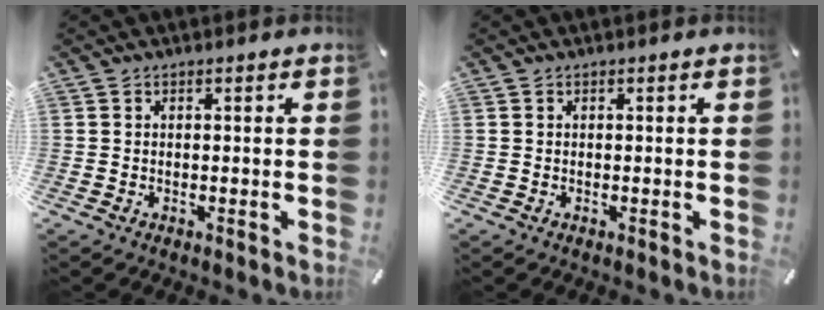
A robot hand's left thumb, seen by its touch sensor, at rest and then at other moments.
{"total": 0.0}